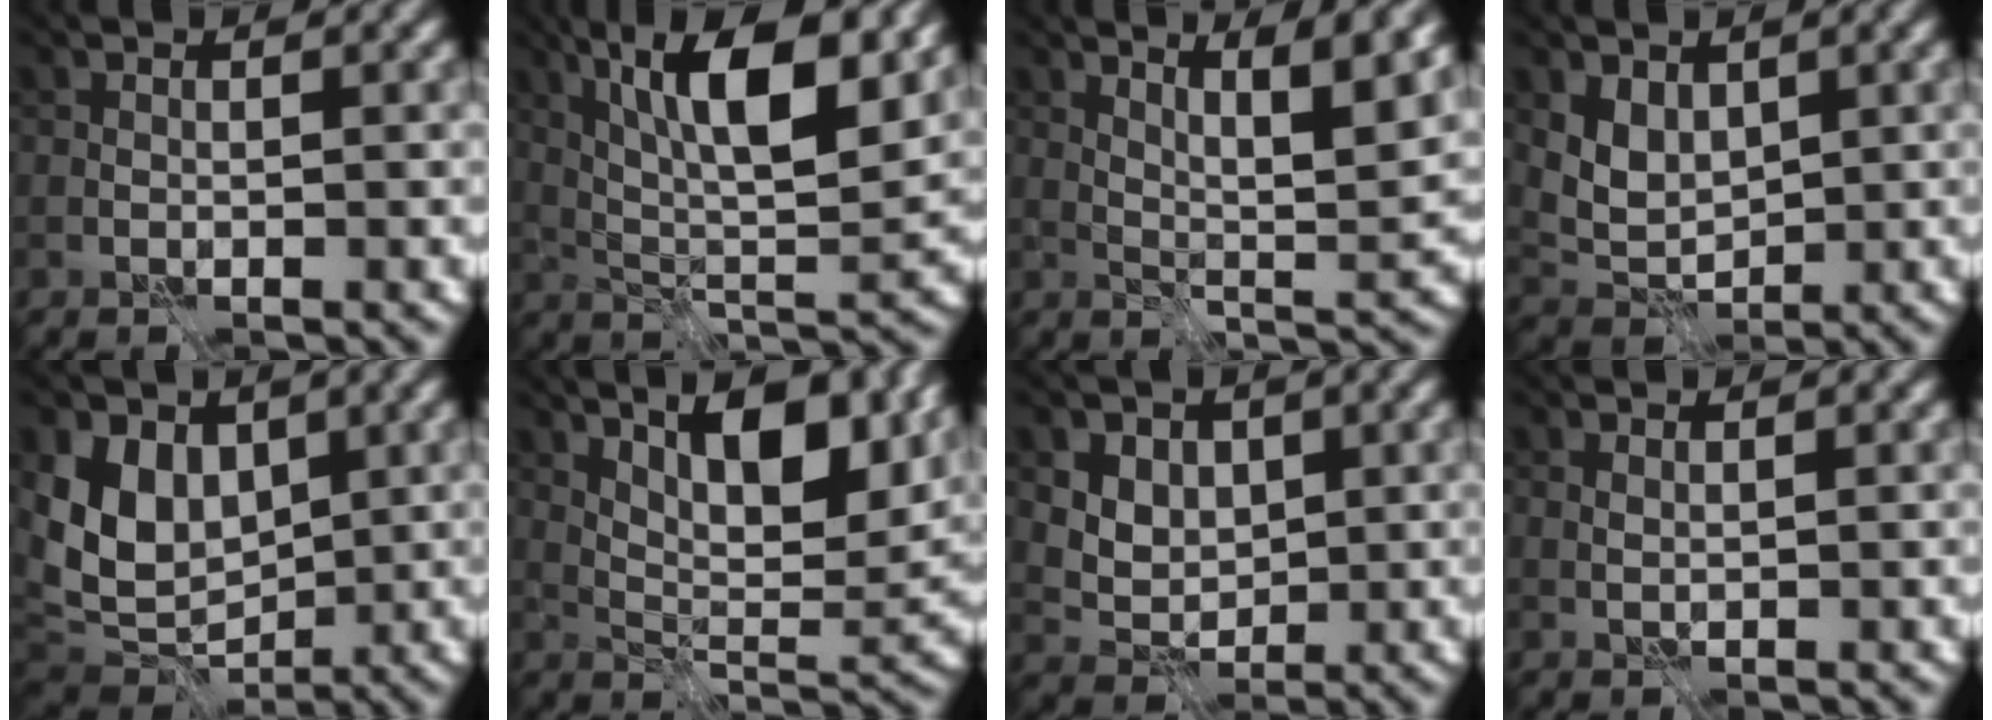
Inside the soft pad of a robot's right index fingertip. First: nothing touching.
{"total": 11.3, "force": [4.8, 3.6, 9.5], "torque": [-0.162, 0.004, 0.083]}
{"total": 5.8, "force": [3.4, 1.1, 4.6], "torque": [-0.067, -0.001, 0.060]}
{"total": 3.1, "force": [1.4, 2.2, 1.7], "torque": [-0.037, -0.008, 0.030]}
{"total": 7.4, "force": [1.7, 5.4, 4.7], "torque": [-0.095, -0.012, 0.028]}
{"total": 9.1, "force": [4.6, 3.4, 7.2], "torque": [-0.116, -0.001, 0.083]}
{"total": 5.5, "force": [2.3, 4.3, 2.6], "torque": [-0.053, 0.004, 0.044]}
{"total": 0.6, "force": [0.4, 0.1, 0.4], "torque": [-0.011, 0.000, 0.008]}